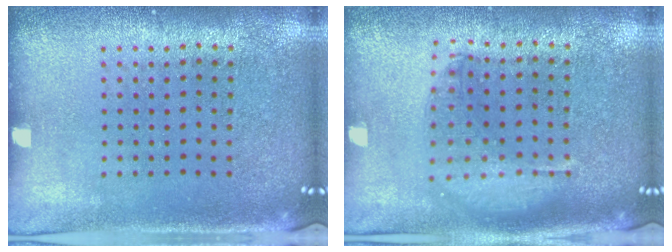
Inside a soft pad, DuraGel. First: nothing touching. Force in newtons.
{"total": 1.3, "press": 1.3, "slide": 0.4}